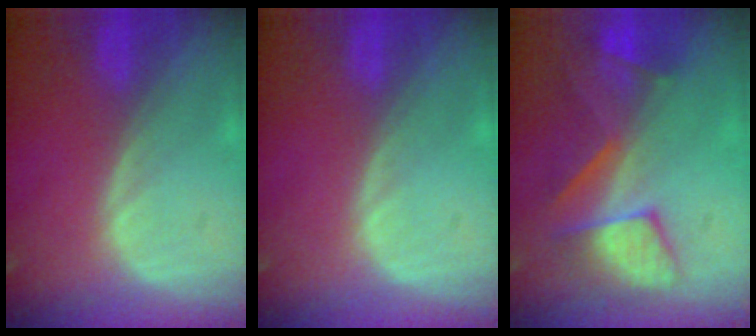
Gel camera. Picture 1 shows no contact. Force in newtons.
{"total": 0.0}
{"total": 8.0, "press": 7.8, "slide": 1.8}